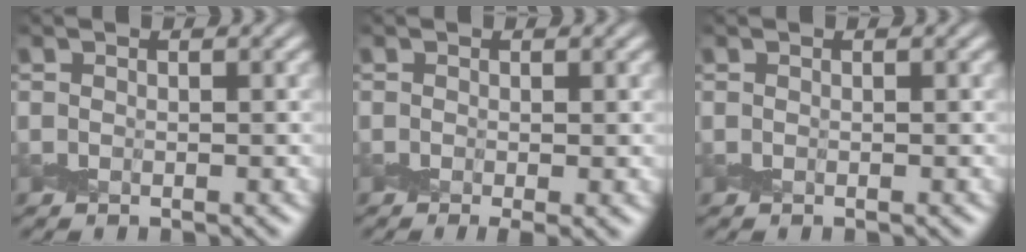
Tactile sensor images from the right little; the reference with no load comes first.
{"total": 1.4, "force": [-0.3, 0.6, 1.3], "torque": [-0.026, -0.007, -0.007]}
{"total": 0.0}